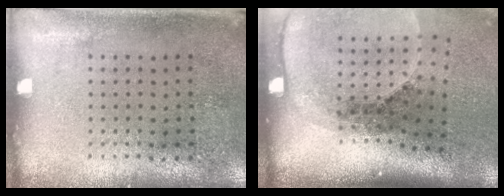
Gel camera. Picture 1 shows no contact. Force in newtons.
{"total": 2.7, "press": 1.9, "slide": 2.0}